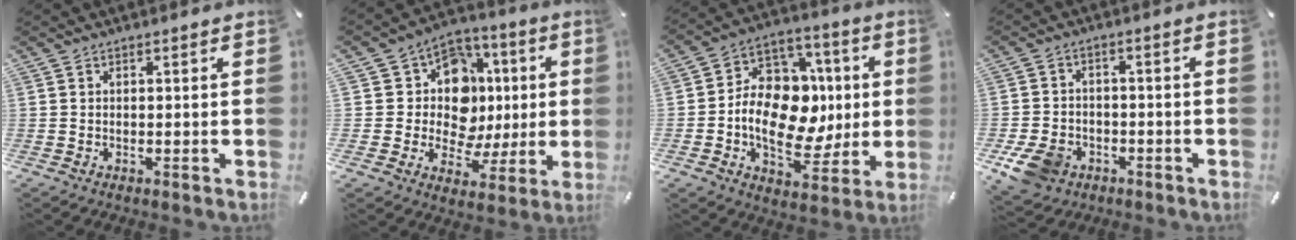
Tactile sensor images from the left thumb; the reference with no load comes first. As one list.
[{"total": 14.4, "force": [0.8, 12.8, 6.5], "torque": [-0.088, -0.017, 0.026]}, {"total": 17.5, "force": [-2.0, 13.4, 11.2], "torque": [-0.201, 0.004, -0.030]}, {"total": 8.6, "force": [-4.3, 6.5, 3.7], "torque": [-0.084, 0.022, -0.081]}]